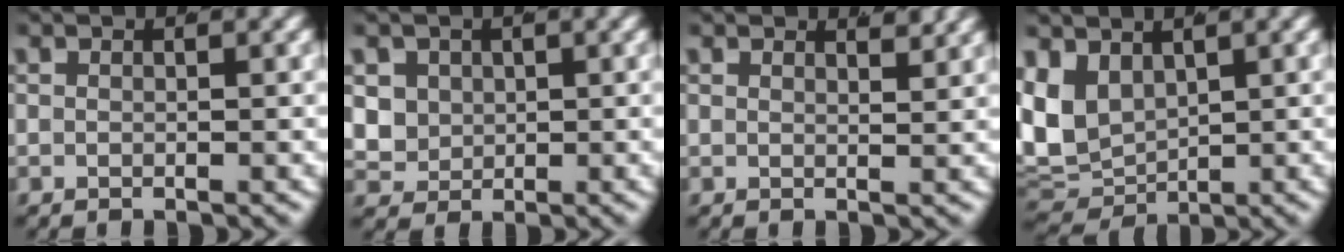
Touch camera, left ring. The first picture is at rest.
{"total": 6.6, "force": [0.3, 6.1, 2.5], "torque": [-0.079, -0.028, 0.015]}
{"total": 1.6, "force": [1.5, -0.2, 0.5], "torque": [0.000, -0.008, 0.025]}
{"total": 8.7, "force": [0.4, 7.5, 4.3], "torque": [-0.133, -0.038, 0.021]}